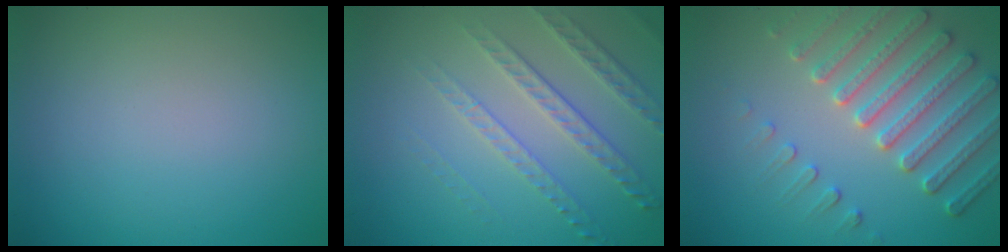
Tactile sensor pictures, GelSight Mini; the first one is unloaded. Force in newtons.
{"total": 3.7, "press": 3.1, "slide": 1.9}
{"total": 5.2, "press": 4.7, "slide": 2.2}